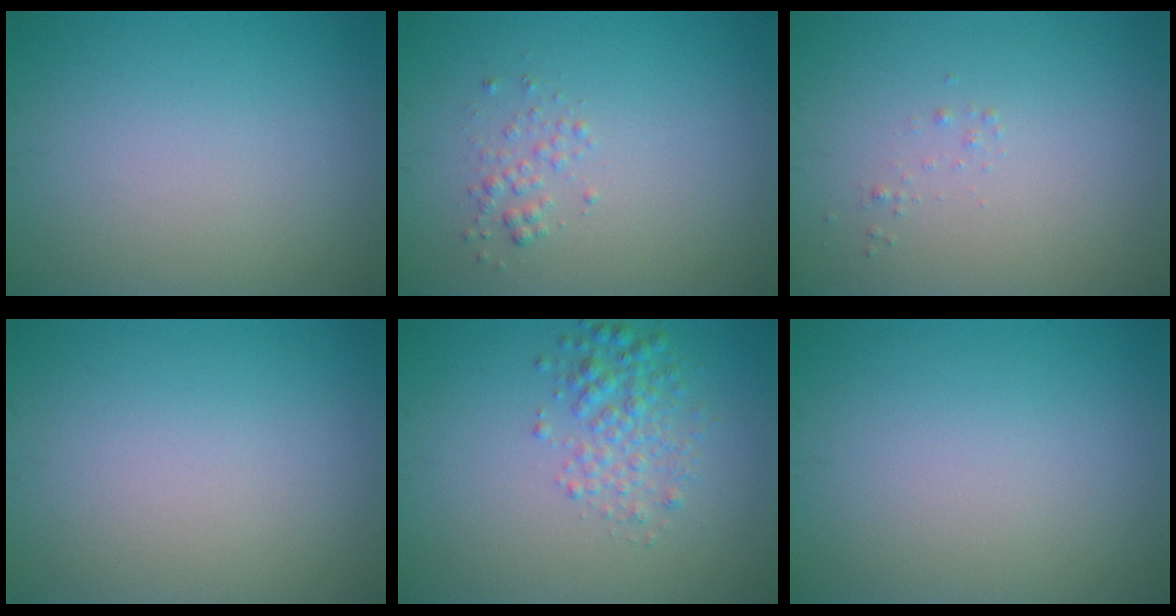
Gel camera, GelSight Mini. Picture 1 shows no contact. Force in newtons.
{"total": 1.2, "press": 1.2, "slide": 0.1}
{"total": 0.5, "press": 0.5, "slide": 0.0}
{"total": 0.0}
{"total": 2.8, "press": 2.8, "slide": 0.0}
{"total": 0.0}